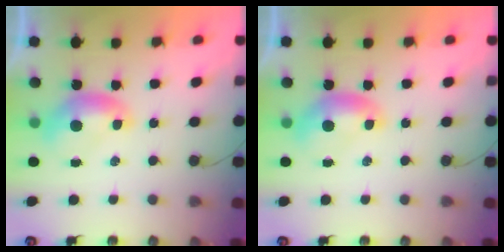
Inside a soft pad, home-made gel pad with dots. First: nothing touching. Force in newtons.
{"total": 0.0}